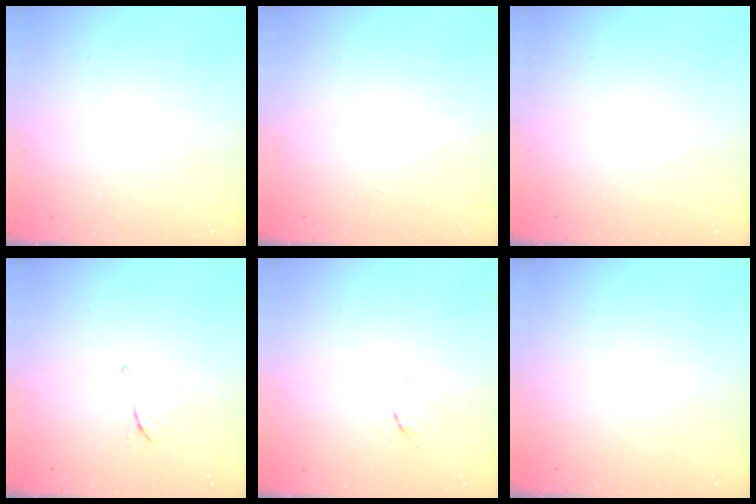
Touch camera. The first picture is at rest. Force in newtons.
{"total": 1.7, "press": 1.7, "slide": 0.1}
{"total": 0.0}
{"total": 5.5, "press": 5.4, "slide": 0.7}
{"total": 4.8, "press": 4.7, "slide": 1.0}
{"total": 0.0}